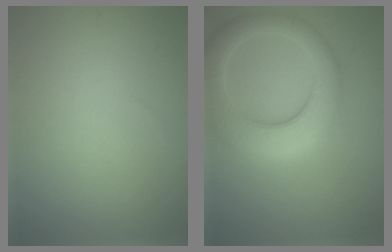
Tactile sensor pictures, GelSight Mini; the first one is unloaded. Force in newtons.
{"total": 7.2, "press": 7.2, "slide": 0.5}